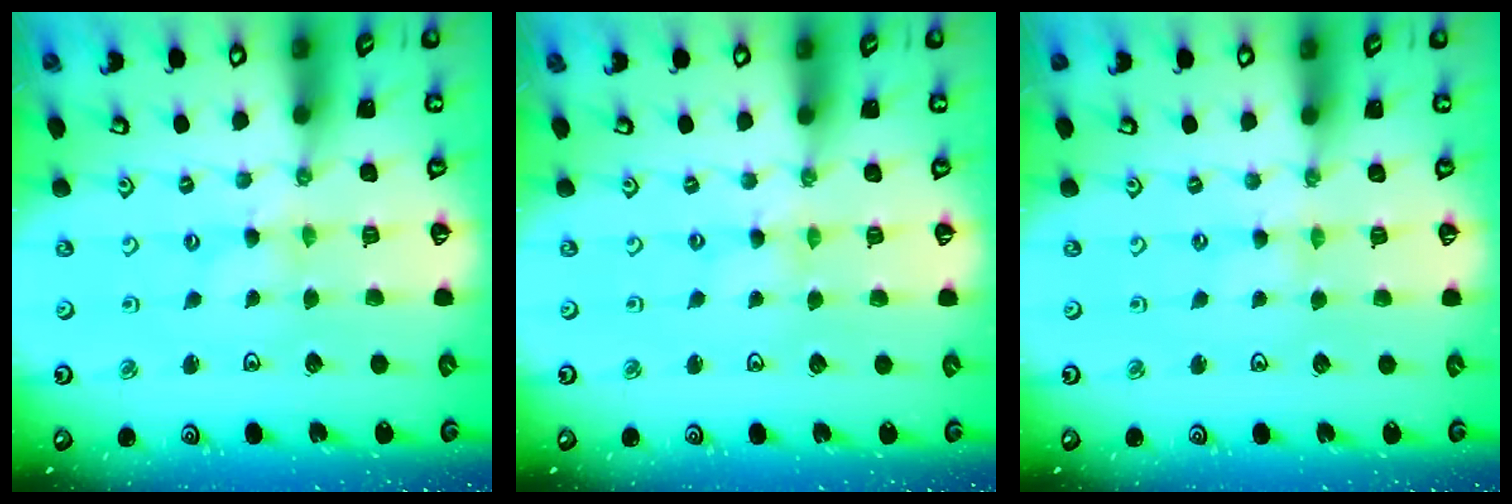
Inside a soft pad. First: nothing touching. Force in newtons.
{"total": 0.0}
{"total": 1.1, "press": 1.1, "slide": 0.2}